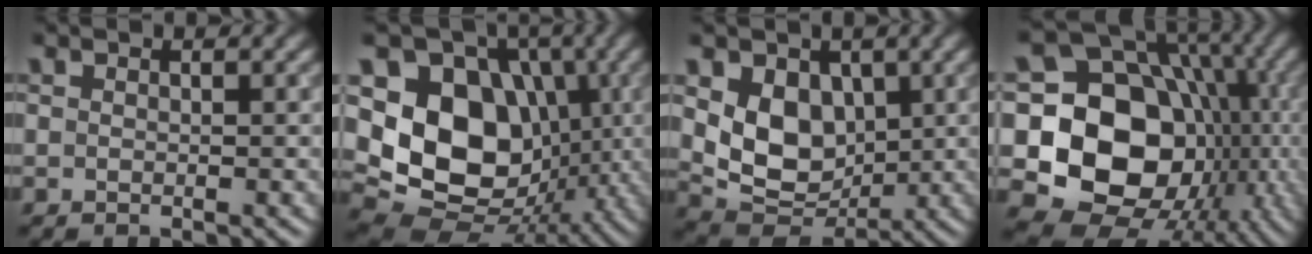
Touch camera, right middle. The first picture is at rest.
{"total": 12.3, "force": [0.4, 9.6, 7.6], "torque": [-0.130, -0.015, -0.006]}
{"total": 6.8, "force": [1.2, 5.1, 4.4], "torque": [-0.083, -0.017, 0.023]}
{"total": 17.9, "force": [-2.5, 14.7, 9.8], "torque": [-0.148, -0.017, -0.048]}